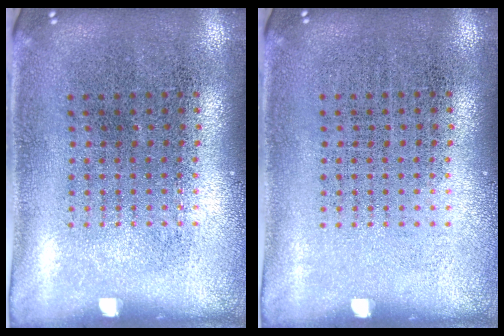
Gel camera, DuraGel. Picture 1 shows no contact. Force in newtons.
{"total": 0.0}